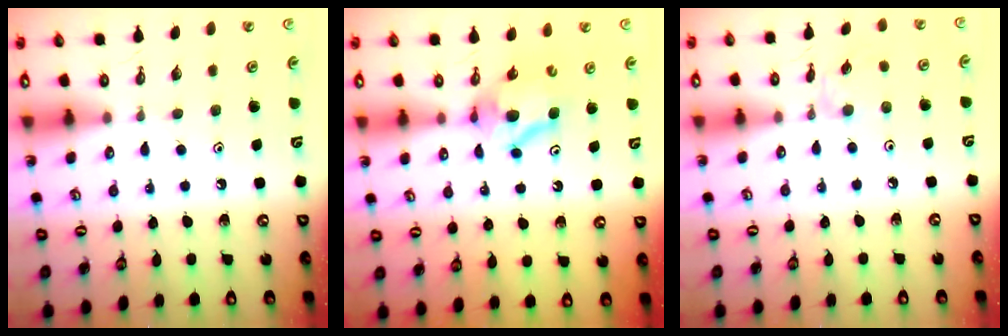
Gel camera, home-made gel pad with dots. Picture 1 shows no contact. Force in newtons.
{"total": 8.3, "press": 8.2, "slide": 0.6}
{"total": 1.5, "press": 1.4, "slide": 0.4}